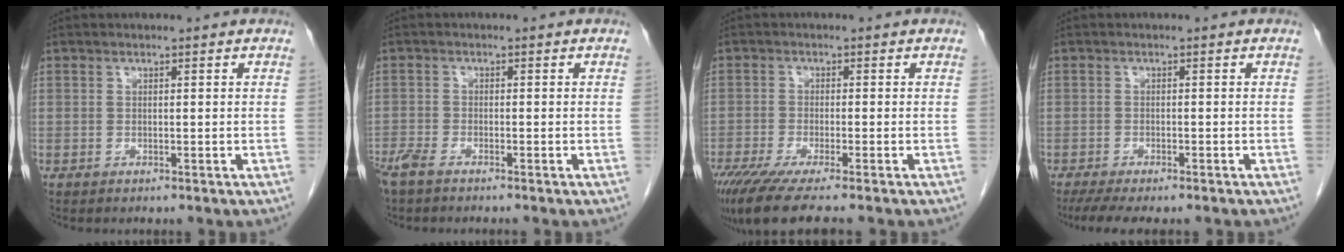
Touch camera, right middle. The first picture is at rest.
{"total": 3.8, "force": [-3.1, 0.6, 2.0], "torque": [-0.043, -0.008, -0.058]}
{"total": 8.5, "force": [-6.6, 0.2, 5.4], "torque": [-0.086, -0.023, -0.110]}
{"total": 7.8, "force": [-6.3, 1.7, 4.2], "torque": [-0.058, -0.010, -0.096]}